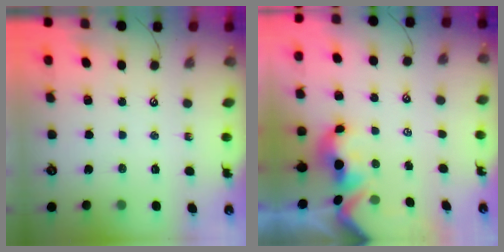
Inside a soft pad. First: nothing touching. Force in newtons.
{"total": 2.1, "press": 2.0, "slide": 0.7}